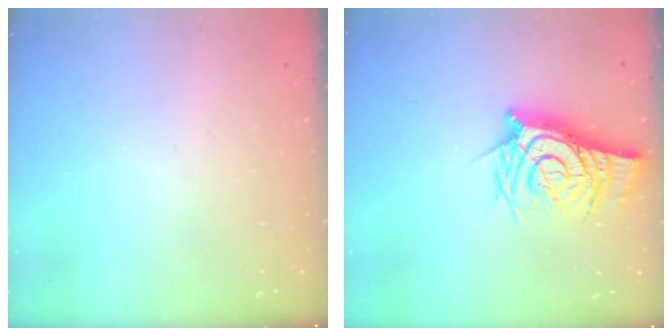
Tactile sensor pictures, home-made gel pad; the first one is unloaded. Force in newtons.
{"total": 10.8, "press": 10.8, "slide": 1.1}